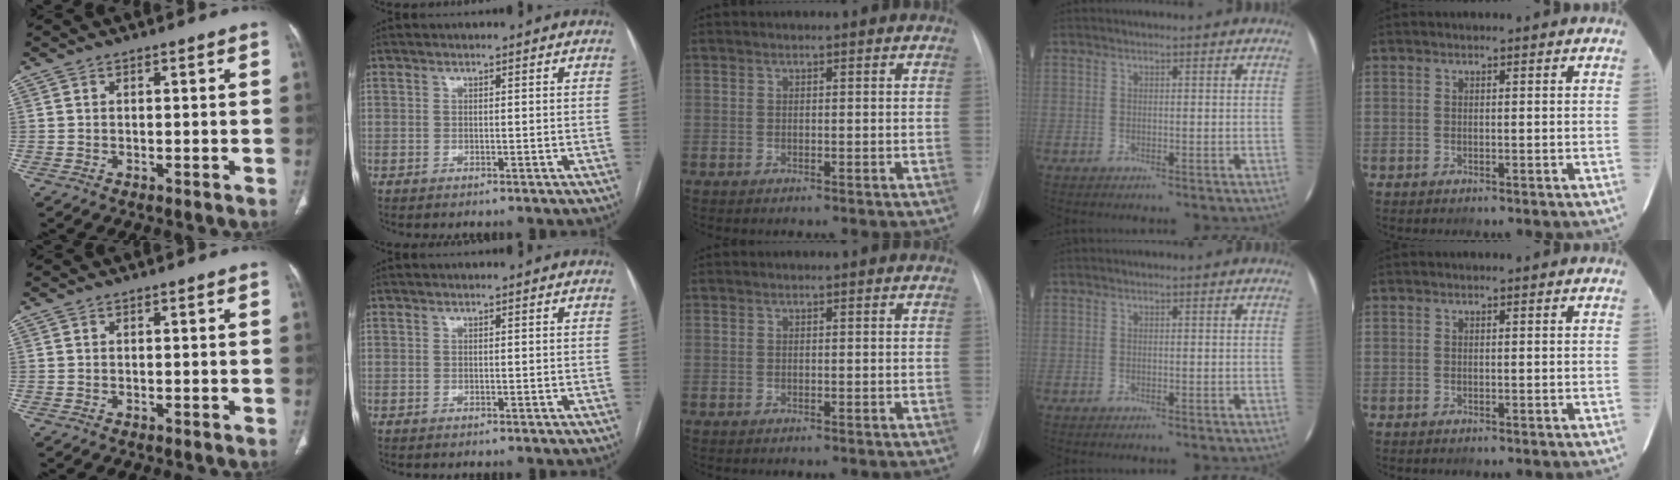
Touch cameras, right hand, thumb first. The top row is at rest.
{}